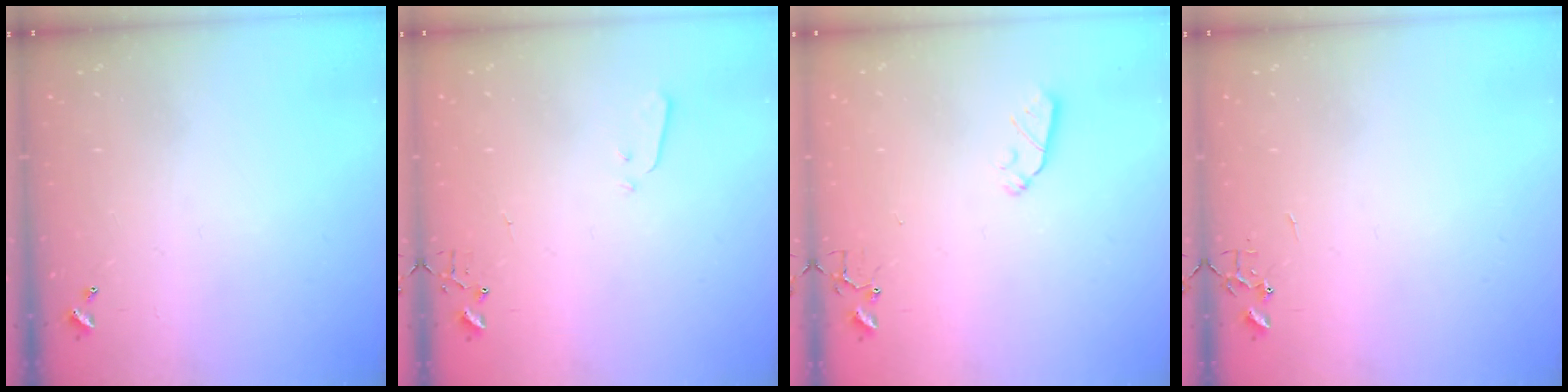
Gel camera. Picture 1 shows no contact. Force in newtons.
{"total": 2.2, "press": 2.1, "slide": 0.3}
{"total": 5.4, "press": 5.4, "slide": 0.4}
{"total": 0.0}